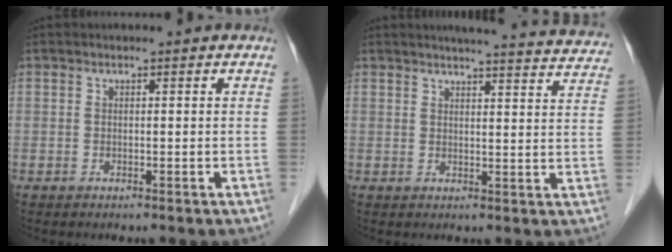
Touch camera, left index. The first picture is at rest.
{"total": 18.6, "force": [17.6, 1.5, 5.8], "torque": [-0.067, -0.035, 0.192]}